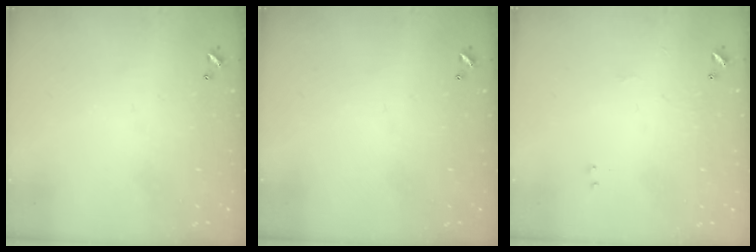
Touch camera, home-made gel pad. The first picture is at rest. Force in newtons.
{"total": 0.0}
{"total": 1.8, "press": 1.8, "slide": 0.6}